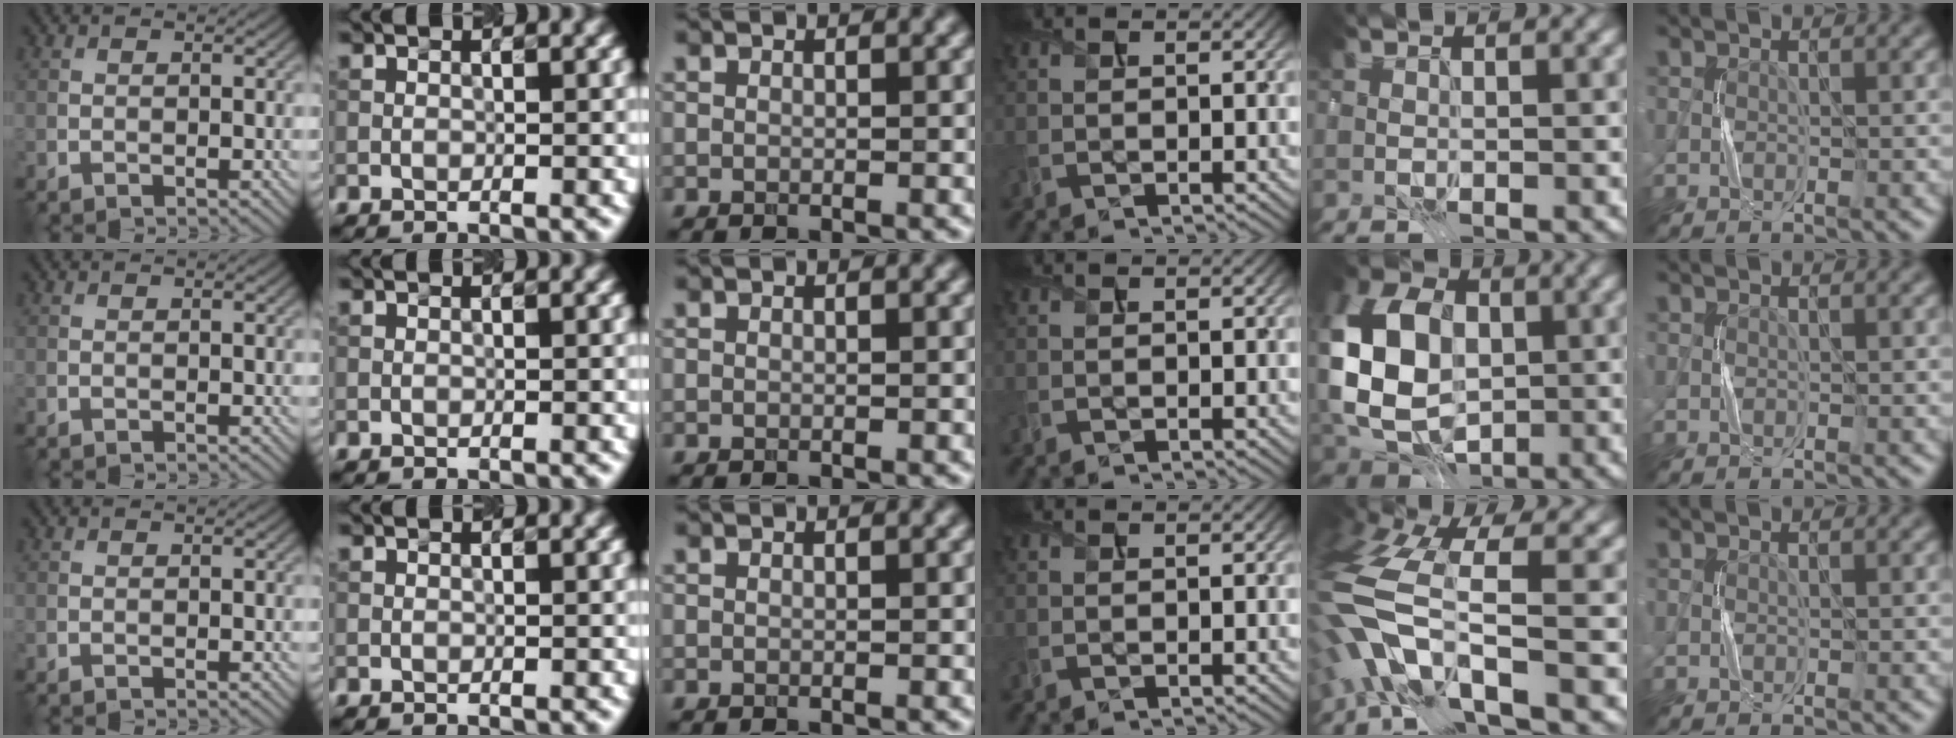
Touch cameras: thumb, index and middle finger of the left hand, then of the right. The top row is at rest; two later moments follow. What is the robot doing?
{"motion": "press", "object": "sticky note"}